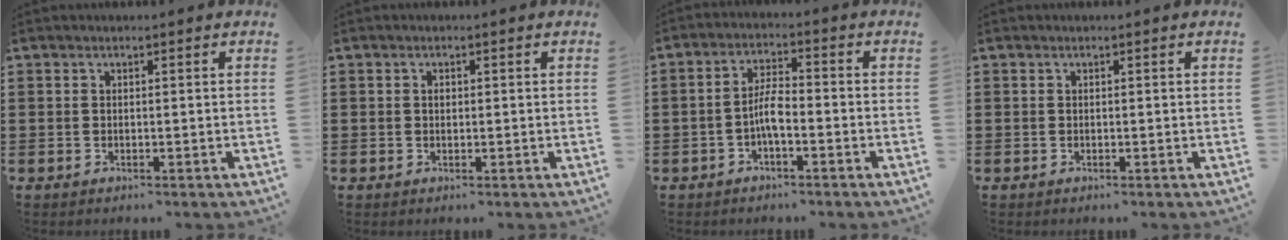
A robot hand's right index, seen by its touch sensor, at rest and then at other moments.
{"total": 0.7, "force": [0.1, 0.5, 0.6], "torque": [-0.013, 0.000, 0.001]}
{"total": 4.3, "force": [-1.5, 1.4, 3.8], "torque": [-0.074, 0.007, -0.030]}
{"total": 0.0}